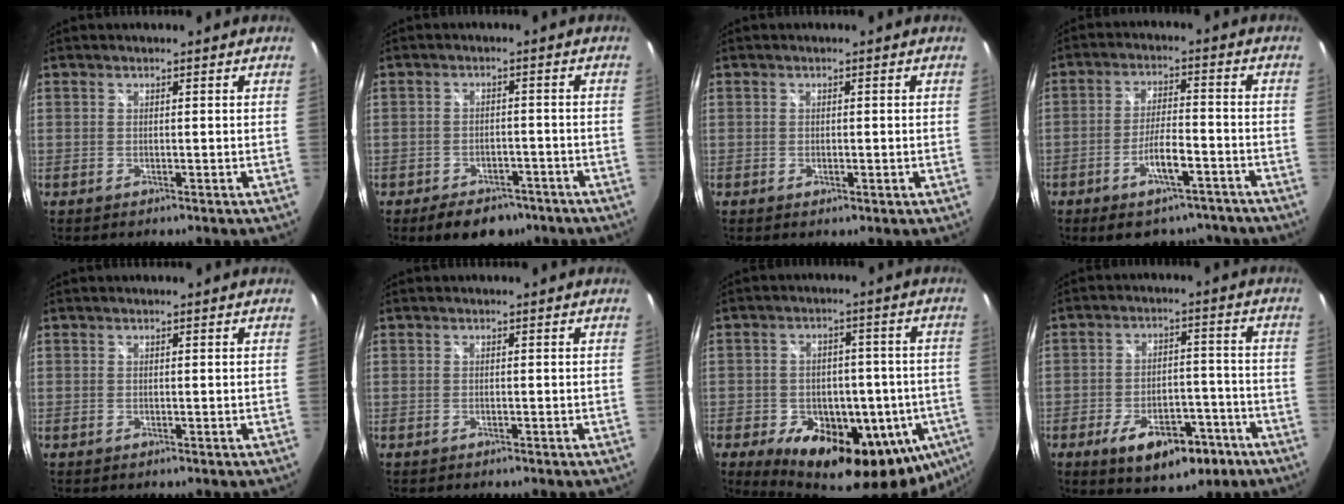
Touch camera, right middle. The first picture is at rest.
{"total": 8.6, "force": [-6.2, 4.7, 3.6], "torque": [-0.081, 0.002, -0.083]}
{"total": 1.1, "force": [-0.2, 0.5, 0.9], "torque": [-0.011, 0.000, -0.003]}
{"total": 10.5, "force": [-7.5, 3.7, 6.3], "torque": [-0.109, 0.007, -0.110]}
{"total": 0.0}
{"total": 0.0}
{"total": 23.7, "force": [-9.9, 13.4, 17.0], "torque": [-0.275, -0.024, -0.121]}
{"total": 12.8, "force": [-7.3, 6.3, 8.4], "torque": [-0.152, 0.005, -0.096]}